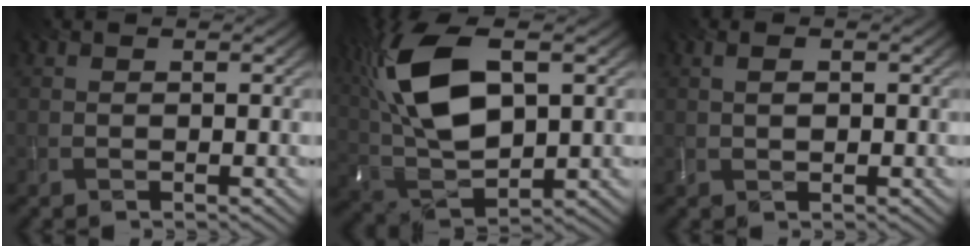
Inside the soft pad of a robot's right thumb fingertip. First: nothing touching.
{"total": 14.3, "force": [4.0, 6.9, 11.9], "torque": [-0.273, 0.012, 0.080]}
{"total": 1.5, "force": [0.3, 0.8, 1.2], "torque": [-0.027, 0.001, 0.007]}